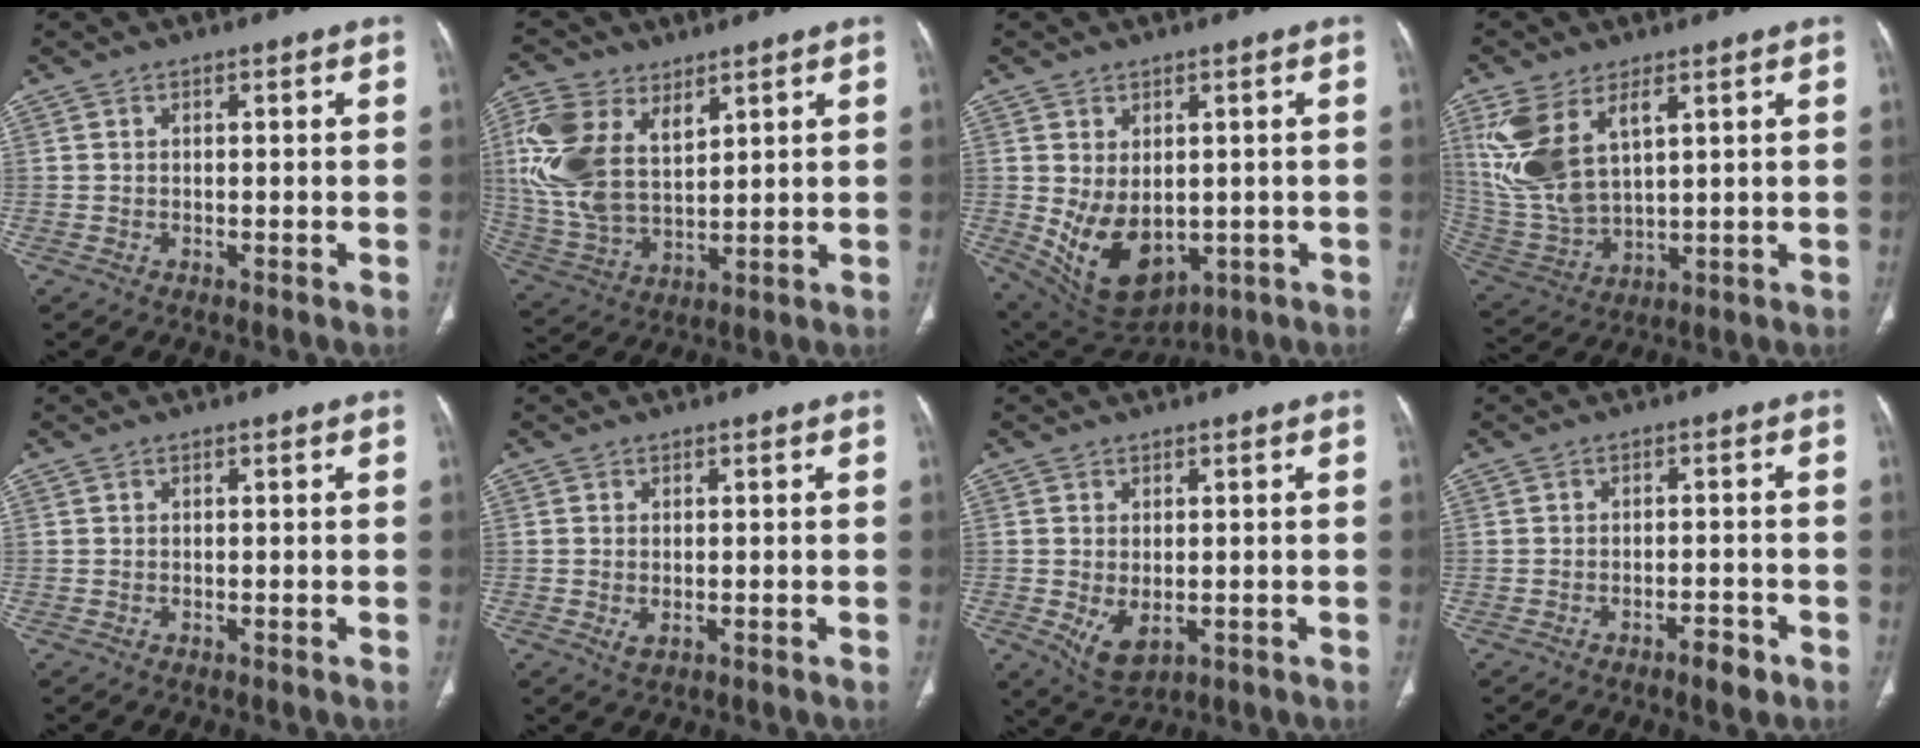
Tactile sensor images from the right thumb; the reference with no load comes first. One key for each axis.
{"total": 15.1, "fx": 5.9, "fy": 9.2, "fz": 10.5, "tx": -0.222, "ty": -0.018, "tz": 0.127}
{"total": 12.5, "fx": -1.3, "fy": 8.3, "fz": 9.2, "tx": -0.141, "ty": -0.012, "tz": 0.016}
{"total": 13.8, "fx": 5.8, "fy": 7.1, "fz": 10.4, "tx": -0.223, "ty": -0.016, "tz": 0.135}
{"total": 0.0}
{"total": 1.5, "fx": -0.3, "fy": 0.9, "fz": 1.2, "tx": -0.026, "ty": -0.005, "tz": -0.001}
{"total": 5.3, "fx": -1.0, "fy": 3.2, "fz": 4.1, "tx": -0.072, "ty": -0.011, "tz": -0.001}
{"total": 3.3, "fx": -2.2, "fy": 1.1, "fz": 2.2, "tx": -0.027, "ty": 0.013, "tz": -0.031}